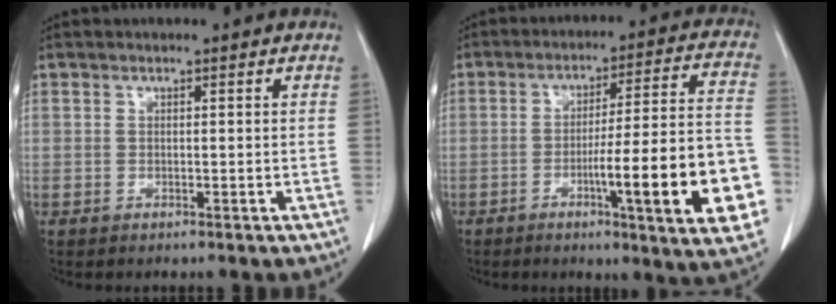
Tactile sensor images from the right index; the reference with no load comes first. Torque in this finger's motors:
{"motor_torque": [2.01, -0.13, 1.05, 0.18]}